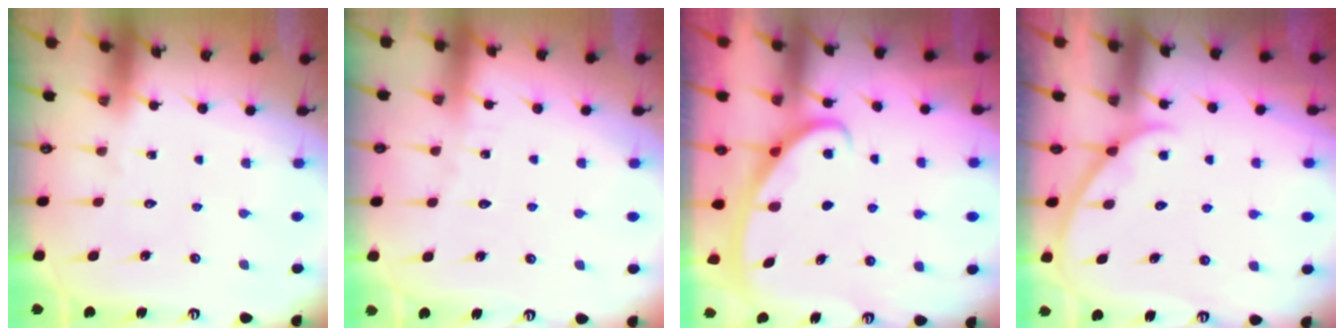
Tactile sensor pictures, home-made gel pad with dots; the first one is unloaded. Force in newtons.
{"total": 2.7, "press": 2.7, "slide": 0.2}
{"total": 2.8, "press": 2.8, "slide": 0.4}
{"total": 2.9, "press": 2.9, "slide": 0.4}